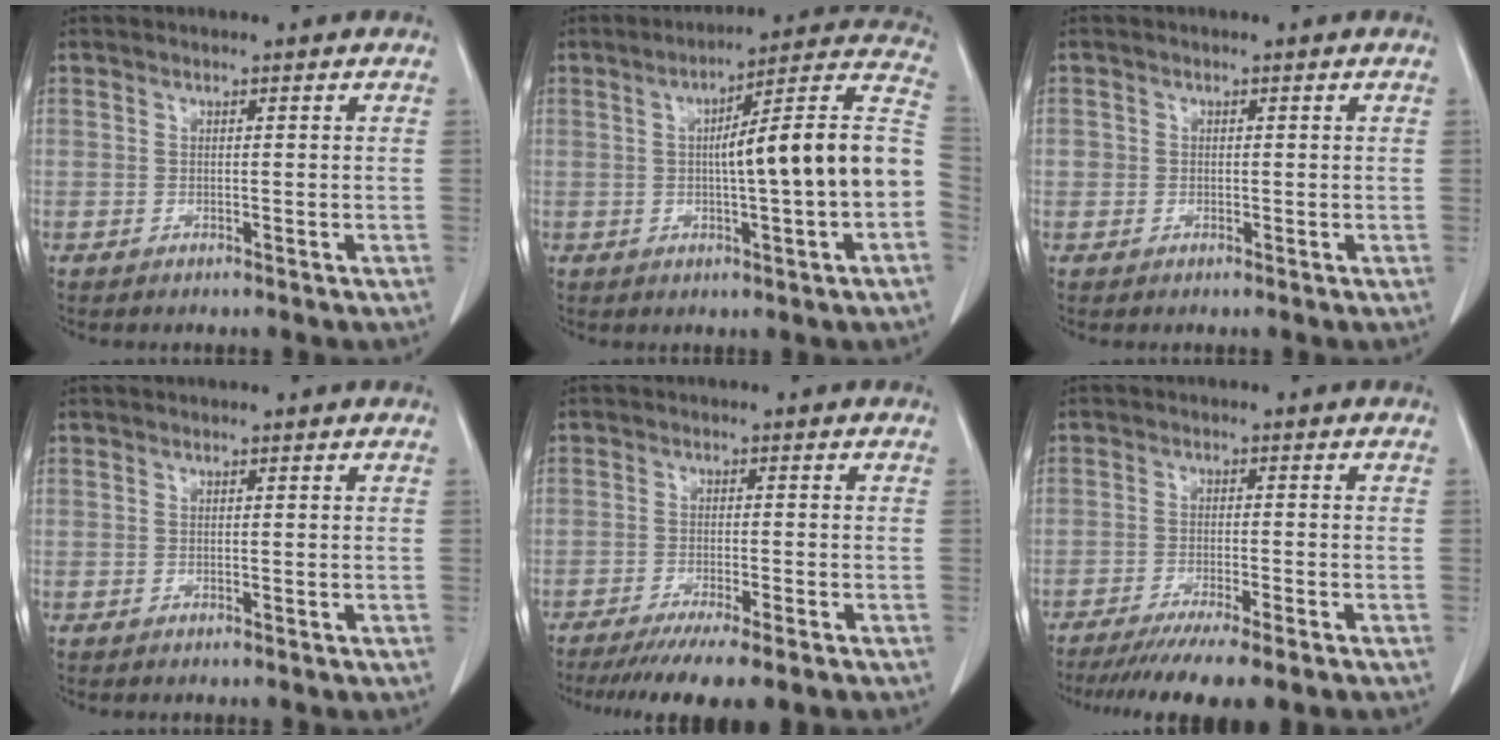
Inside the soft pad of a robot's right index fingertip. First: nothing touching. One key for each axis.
{"total": 17.0, "fx": -1.1, "fy": 0.5, "fz": 17.0, "tx": -0.214, "ty": 0.035, "tz": -0.020}
{"total": 1.2, "fx": 0.0, "fy": 1.2, "fz": 0.3, "tx": 0.003, "ty": 0.003, "tz": -0.001}
{"total": 0.0}
{"total": 10.3, "fx": -8.0, "fy": 0.6, "fz": 6.6, "tx": -0.080, "ty": -0.020, "tz": -0.120}
{"total": 11.5, "fx": -9.1, "fy": 0.4, "fz": 7.0, "tx": -0.087, "ty": -0.024, "tz": -0.138}